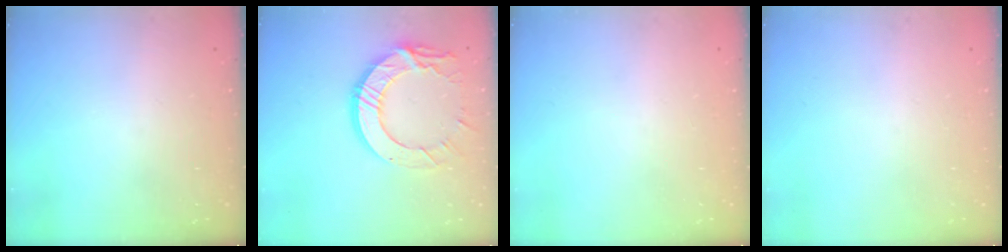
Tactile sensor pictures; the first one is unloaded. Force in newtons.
{"total": 15.0, "press": 14.9, "slide": 1.5}
{"total": 0.0}
{"total": 0.0}